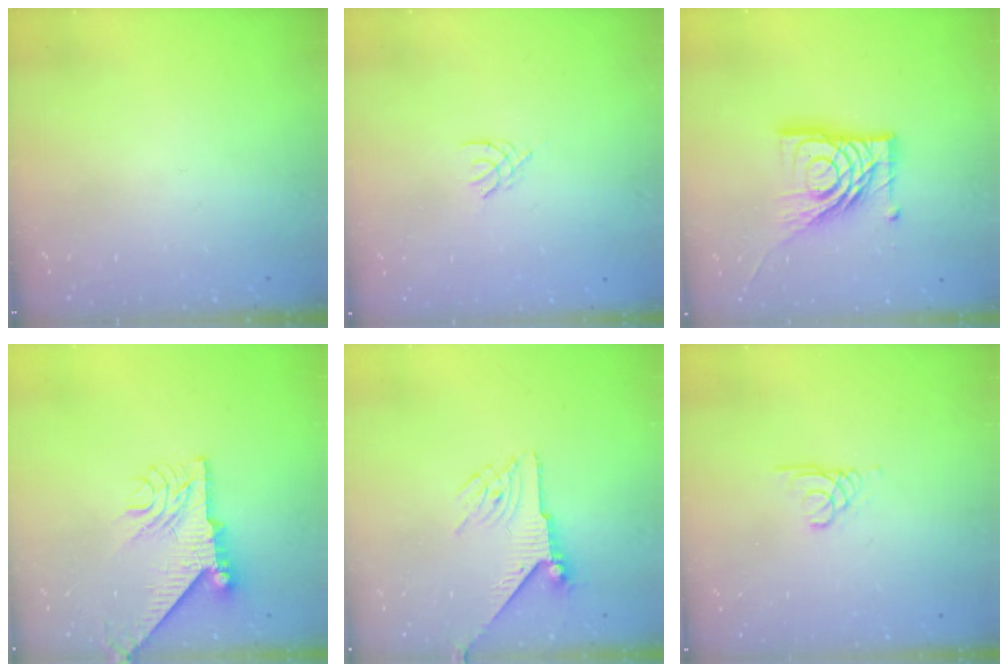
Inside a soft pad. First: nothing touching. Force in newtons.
{"total": 2.1, "press": 2.0, "slide": 0.4}
{"total": 17.8, "press": 17.7, "slide": 2.0}
{"total": 9.5, "press": 9.4, "slide": 1.1}
{"total": 6.0, "press": 6.0, "slide": 0.7}
{"total": 1.7, "press": 1.7, "slide": 0.1}